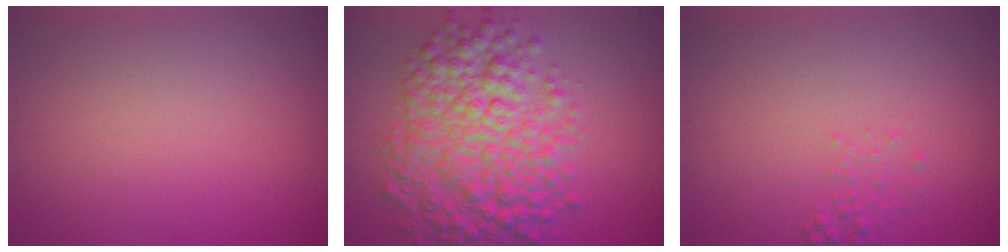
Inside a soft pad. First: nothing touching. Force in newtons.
{"total": 8.0, "press": 8.0, "slide": 0.1}
{"total": 1.0, "press": 1.0, "slide": 0.0}